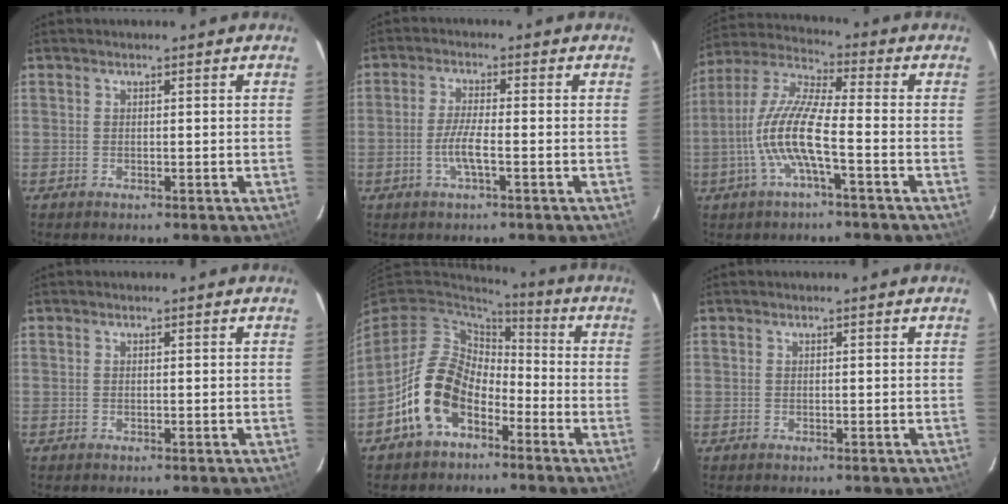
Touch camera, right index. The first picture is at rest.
{"total": 4.5, "force": [-1.6, 0.4, 4.2], "torque": [-0.087, -0.001, -0.033]}
{"total": 11.8, "force": [-3.4, 1.9, 11.1], "torque": [-0.237, 0.005, -0.072]}
{"total": 0.0}
{"total": 13.7, "force": [-6.1, 9.2, 8.1], "torque": [-0.173, 0.015, -0.105]}
{"total": 0.0}